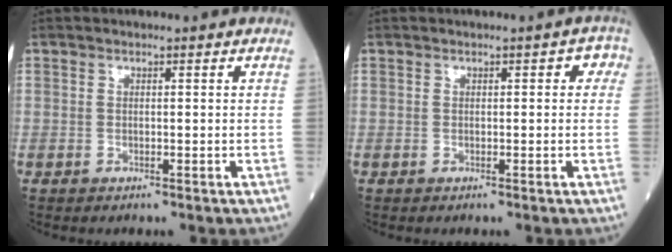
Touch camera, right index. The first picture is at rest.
{"total": 1.8, "force": [0.4, 1.1, 1.4], "torque": [-0.009, 0.019, 0.001]}